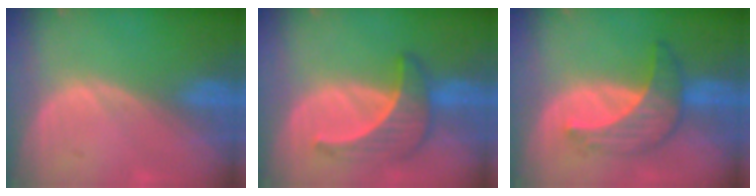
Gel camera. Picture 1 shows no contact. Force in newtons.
{"total": 6.3, "press": 6.1, "slide": 1.6}
{"total": 6.9, "press": 6.6, "slide": 2.0}